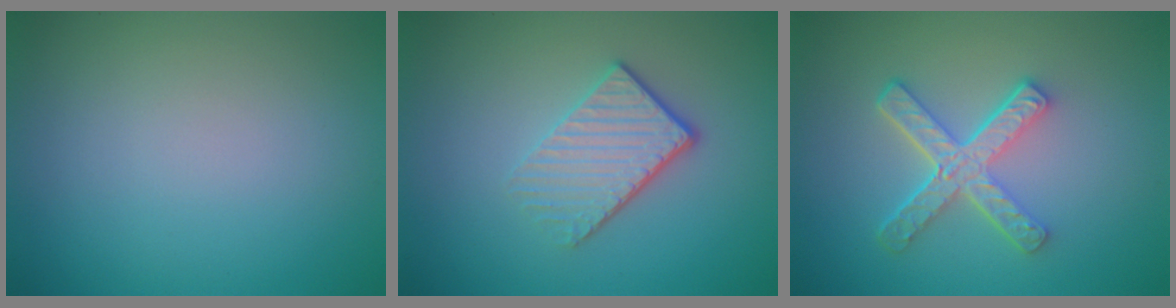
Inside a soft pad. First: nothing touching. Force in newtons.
{"total": 3.8, "press": 2.8, "slide": 2.5}
{"total": 4.8, "press": 3.4, "slide": 3.4}